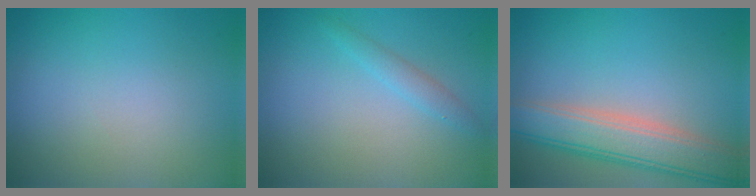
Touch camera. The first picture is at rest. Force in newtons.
{"total": 1.3, "press": 1.3, "slide": 0.0}
{"total": 6.2, "press": 6.2, "slide": 0.4}